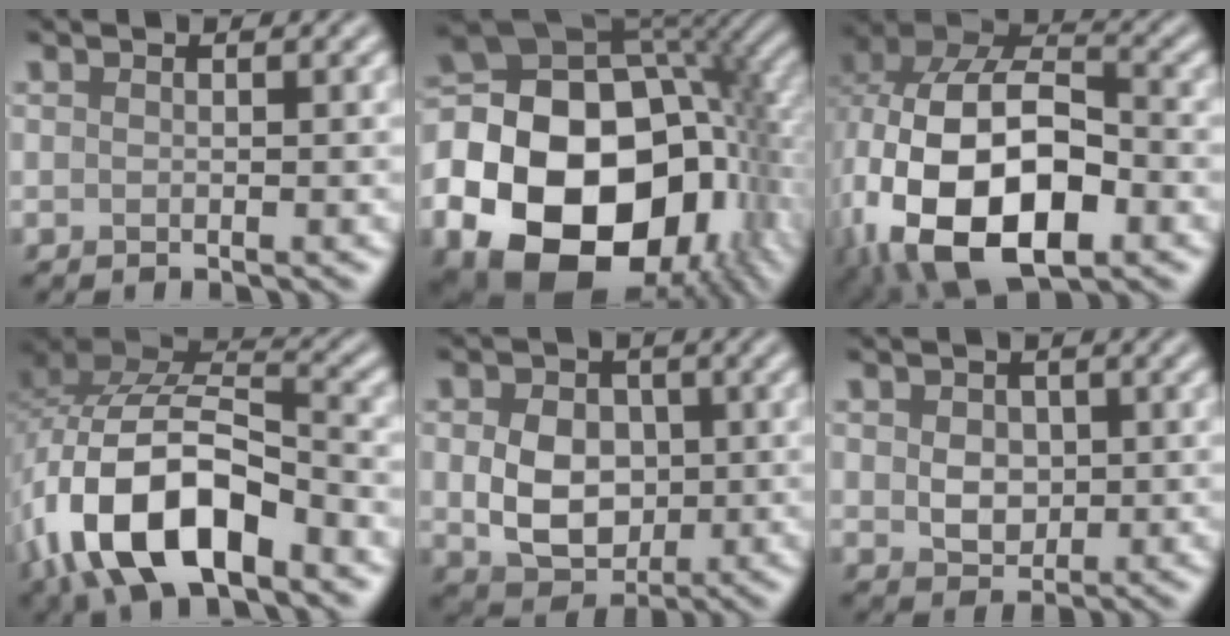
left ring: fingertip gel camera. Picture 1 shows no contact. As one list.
[{"total": 21.8, "force": [-5.9, 15.4, 14.2], "torque": [-0.258, -0.031, -0.075]}, {"total": 16.4, "force": [-3.9, 9.9, 12.5], "torque": [-0.236, -0.014, -0.067]}, {"total": 13.0, "force": [-5.8, 6.4, 9.7], "torque": [-0.188, 0.002, -0.115]}, {"total": 6.0, "force": [0.0, 4.6, 3.9], "torque": [-0.073, -0.006, 0.002]}, {"total": 3.0, "force": [0.3, 2.3, 1.9], "torque": [-0.033, -0.004, 0.004]}]